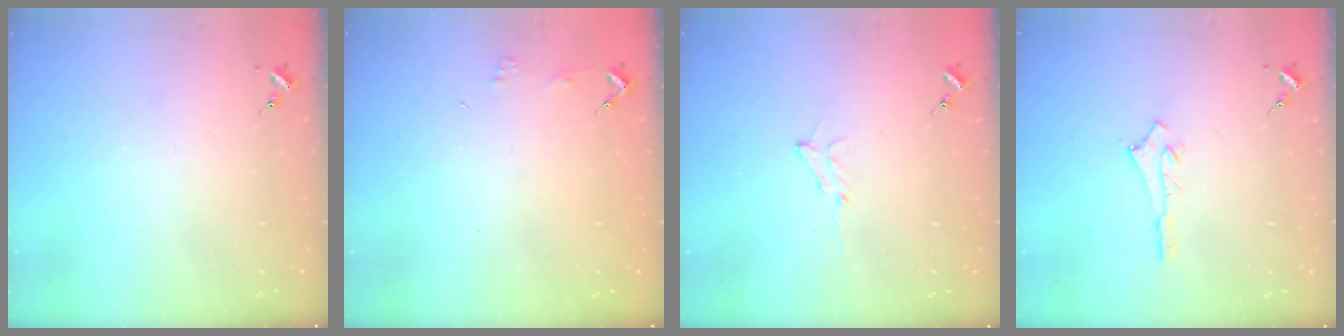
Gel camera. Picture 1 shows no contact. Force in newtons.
{"total": 2.9, "press": 2.9, "slide": 0.2}
{"total": 5.1, "press": 5.0, "slide": 0.6}
{"total": 2.5, "press": 2.5, "slide": 0.2}